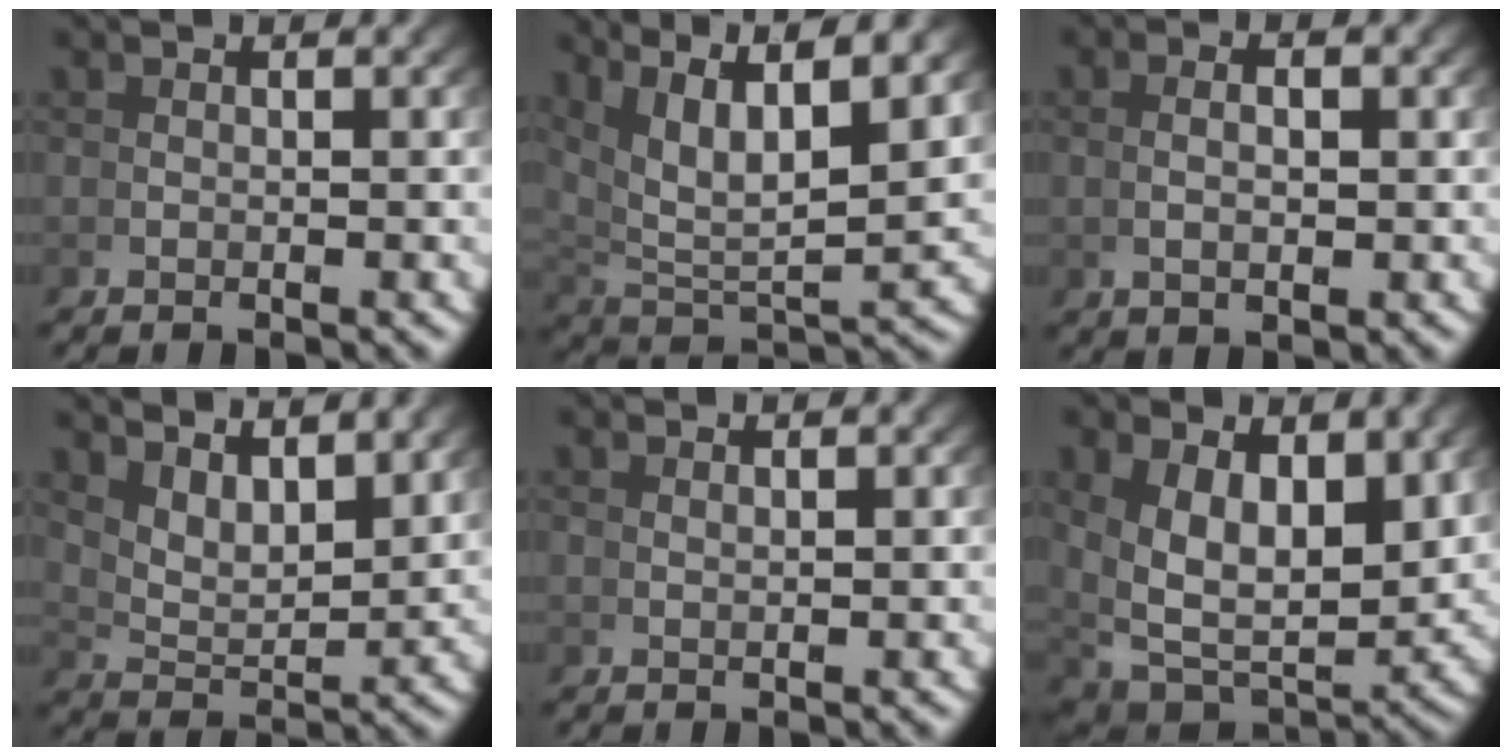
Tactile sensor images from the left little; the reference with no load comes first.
{"total": 10.7, "force": [4.4, 5.9, 7.9], "torque": [-0.159, -0.008, 0.078]}
{"total": 1.8, "force": [0.3, 0.3, 1.8], "torque": [-0.025, 0.004, 0.012]}
{"total": 5.7, "force": [4.0, 2.1, 3.4], "torque": [-0.054, -0.005, 0.070]}
{"total": 1.4, "force": [0.9, -1.0, -0.1], "torque": [0.008, 0.003, 0.020]}
{"total": 8.7, "force": [1.2, 5.1, 7.0], "torque": [-0.130, -0.031, 0.036]}